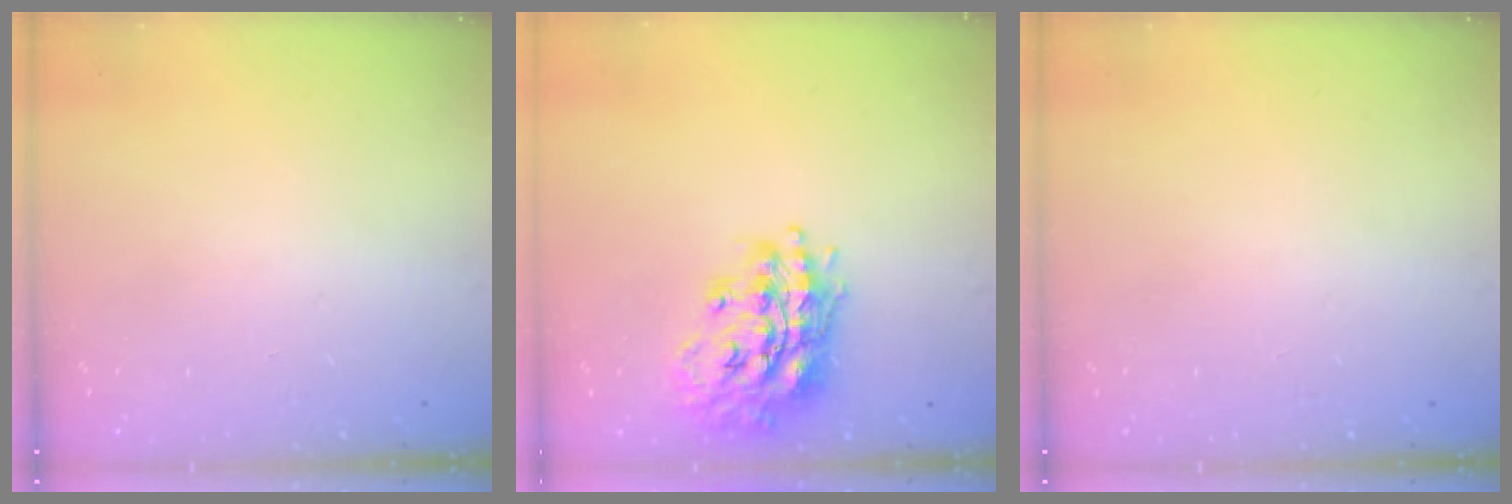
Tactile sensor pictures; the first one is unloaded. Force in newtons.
{"total": 18.7, "press": 18.7, "slide": 1.8}
{"total": 0.0}